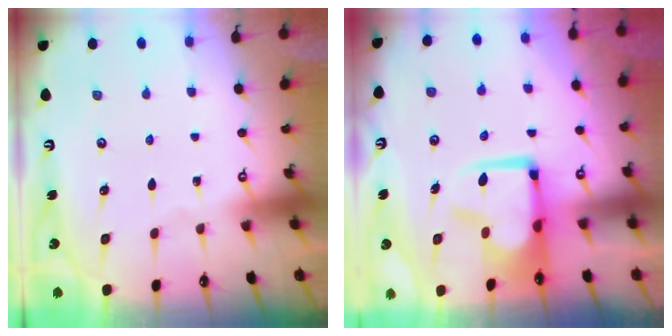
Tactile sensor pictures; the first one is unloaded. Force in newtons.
{"total": 4.4, "press": 4.1, "slide": 1.6}